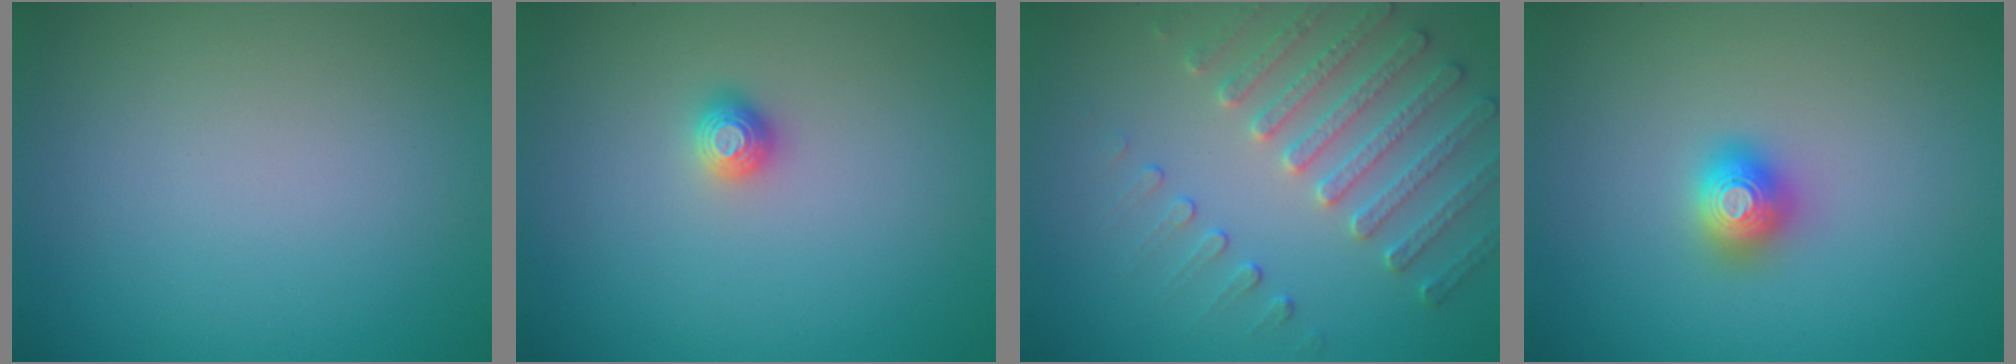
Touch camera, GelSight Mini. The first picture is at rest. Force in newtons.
{"total": 1.2, "press": 1.1, "slide": 0.3}
{"total": 4.0, "press": 3.9, "slide": 0.2}
{"total": 2.0, "press": 2.0, "slide": 0.1}